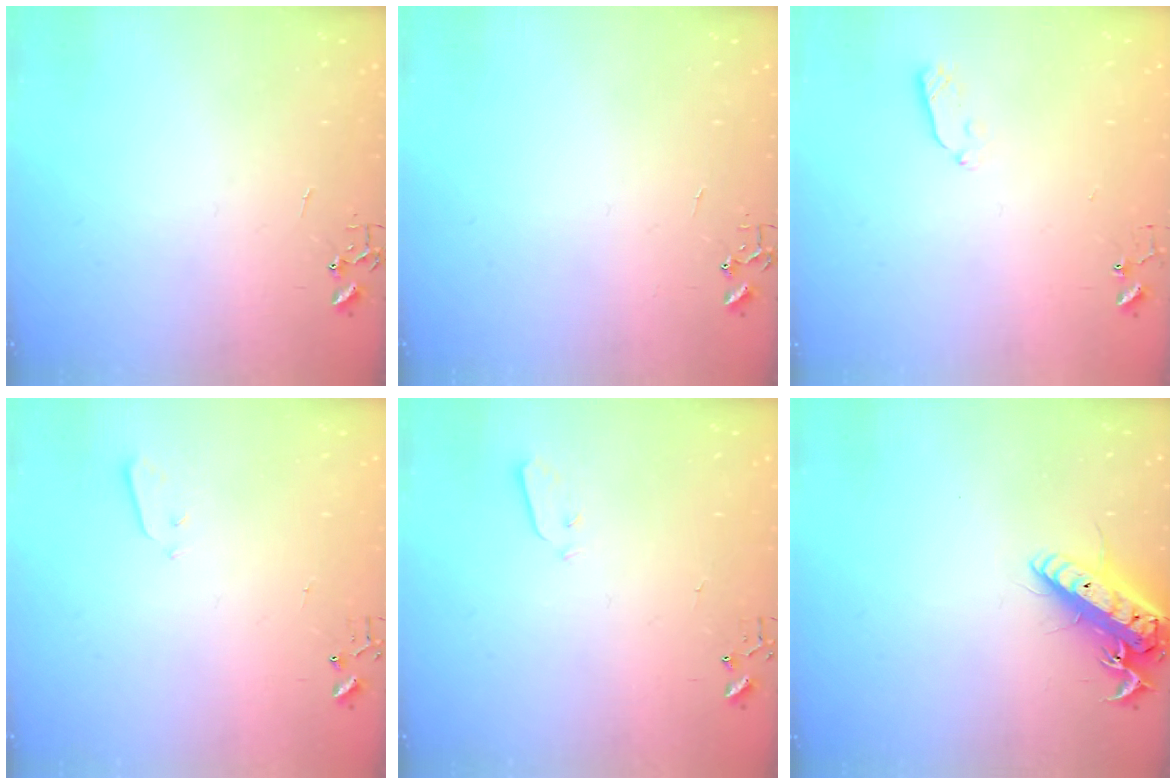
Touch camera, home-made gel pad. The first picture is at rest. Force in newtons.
{"total": 0.0}
{"total": 4.5, "press": 4.5, "slide": 0.4}
{"total": 2.1, "press": 2.1, "slide": 0.3}
{"total": 3.0, "press": 3.0, "slide": 0.3}
{"total": 16.4, "press": 16.1, "slide": 3.0}